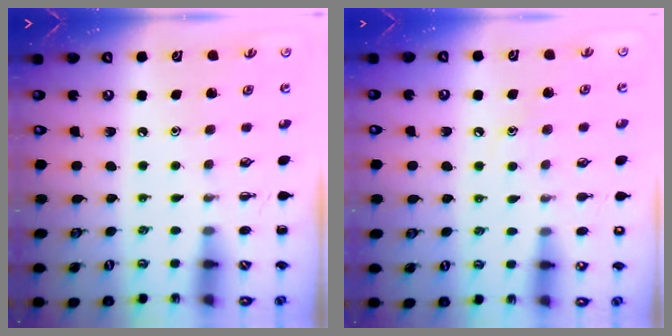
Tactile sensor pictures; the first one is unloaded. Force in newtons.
{"total": 7.8, "press": 7.5, "slide": 2.0}